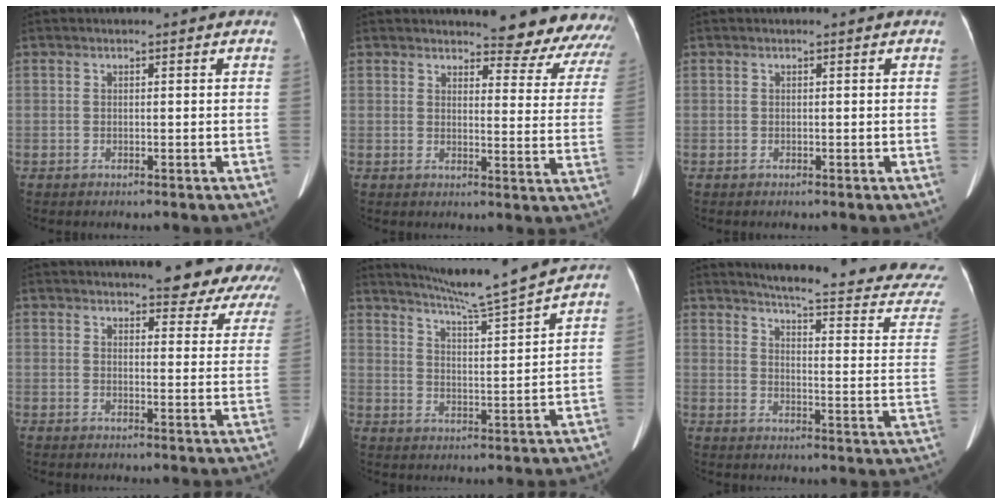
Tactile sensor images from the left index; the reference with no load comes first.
{"total": 13.8, "force": [13.4, 2.4, 2.1], "torque": [0.010, -0.072, 0.120]}
{"total": 0.0}
{"total": 14.9, "force": [13.8, 2.7, 5.0], "torque": [-0.038, -0.028, 0.139]}
{"total": 11.8, "force": [10.8, -2.2, 4.4], "torque": [-0.079, -0.021, 0.165]}
{"total": 21.6, "force": [20.5, -0.2, 6.8], "torque": [-0.098, -0.121, 0.231]}